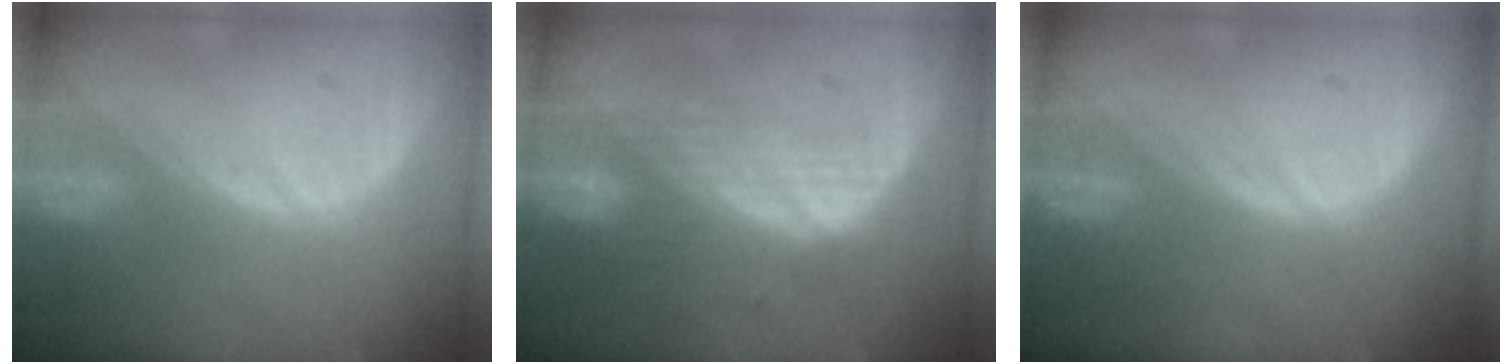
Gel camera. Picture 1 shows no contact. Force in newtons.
{"total": 7.6, "press": 6.8, "slide": 3.3}
{"total": 0.0}